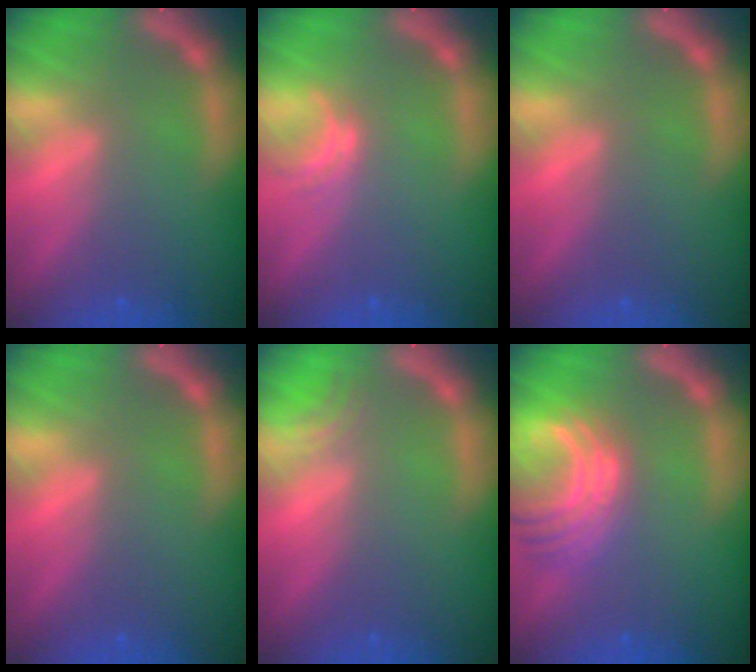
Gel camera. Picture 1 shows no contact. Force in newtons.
{"total": 1.5}
{"total": 0.0}
{"total": 0.0}
{"total": 1.5}
{"total": 7.6}